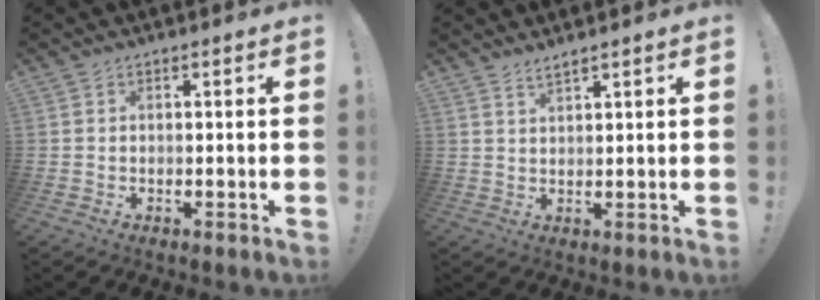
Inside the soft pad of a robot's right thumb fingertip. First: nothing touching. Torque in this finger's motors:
{"motor_torque": [-0.06, 0.03, -0.33, 0.34, 0.01]}